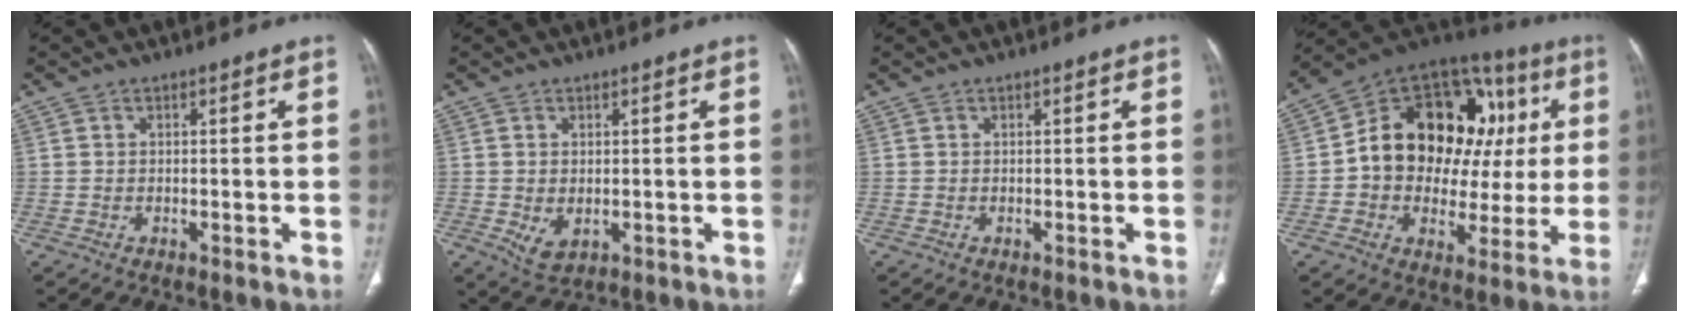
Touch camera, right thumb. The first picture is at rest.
{"total": 4.5, "force": [-0.7, 2.9, 3.4], "torque": [-0.058, -0.011, 0.004]}
{"total": 0.0}
{"total": 25.9, "force": [4.1, 17.7, 18.5], "torque": [-0.221, 0.044, 0.064]}